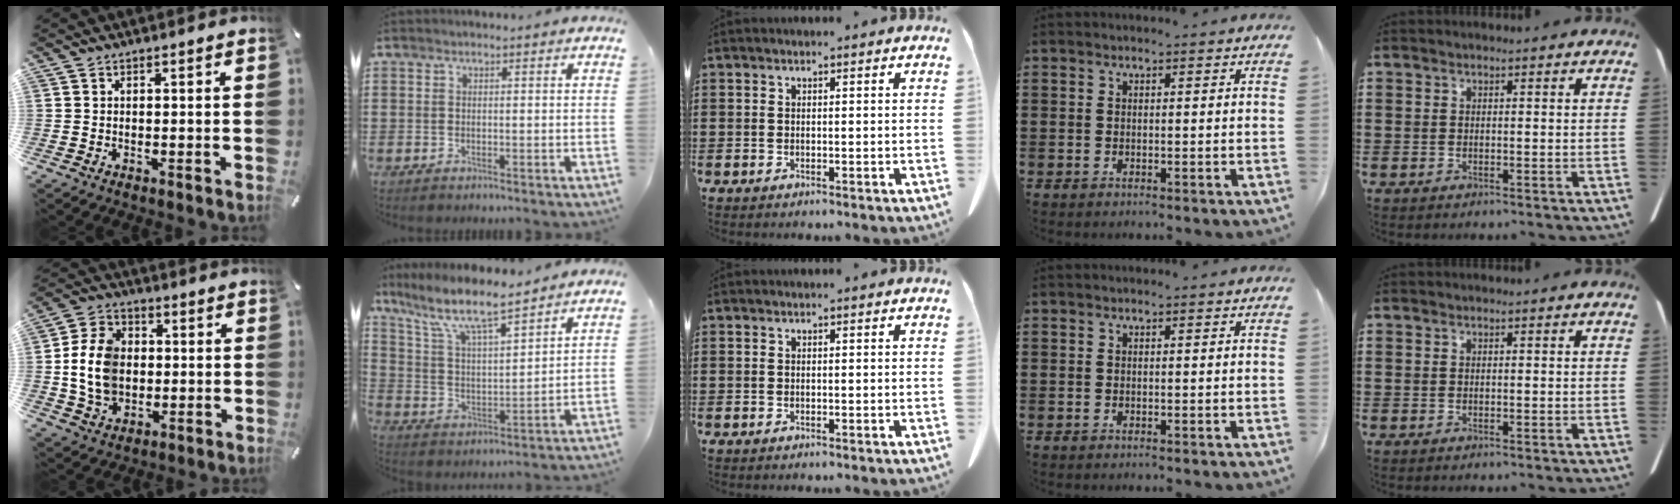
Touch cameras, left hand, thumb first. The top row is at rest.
{"thumb": {"total": 12.5, "force": [-0.3, 10.1, 7.4], "torque": [-0.164, 0.015, -0.004]}, "index": {"total": 8.9, "force": [7.4, 1.3, 4.9], "torque": [-0.124, -0.039, 0.126]}}